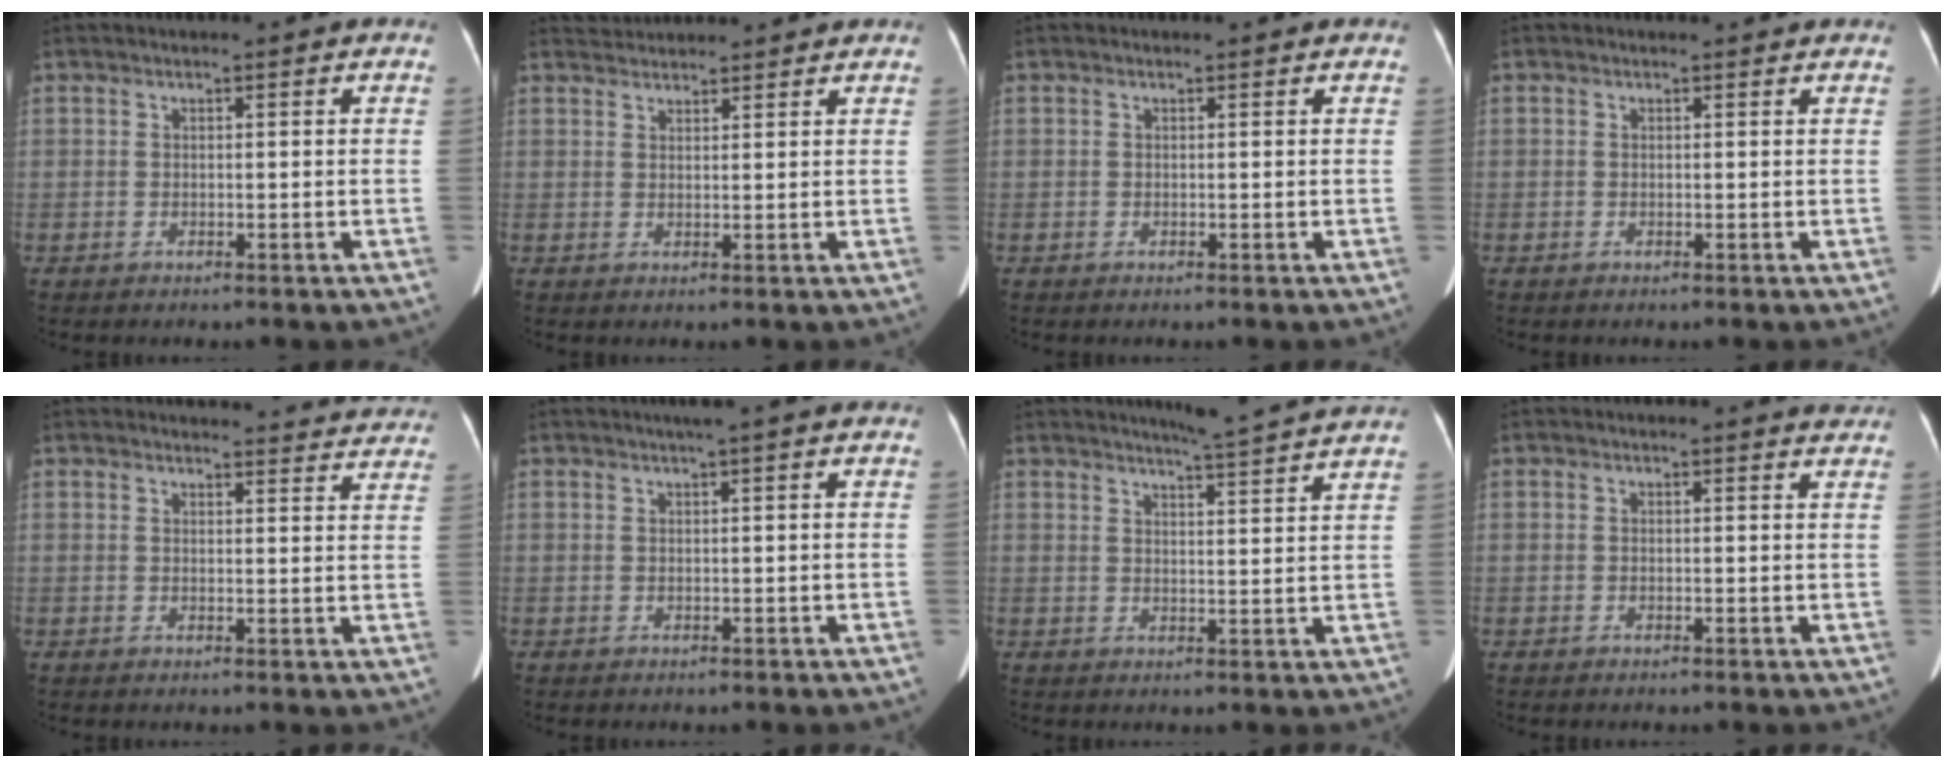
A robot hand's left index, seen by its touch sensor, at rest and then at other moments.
{"total": 4.5, "force": [4.4, 0.8, 0.3], "torque": [-0.008, 0.036, 0.072]}
{"total": 0.0}
{"total": 0.9, "force": [0.8, 0.5, 0.0], "torque": [-0.007, 0.012, 0.009]}
{"total": 17.0, "force": [16.5, 3.1, 2.7], "torque": [-0.005, -0.027, 0.168]}
{"total": 1.3, "force": [0.7, -0.3, 1.0], "torque": [-0.020, 0.006, 0.016]}
{"total": 8.4, "force": [7.8, -1.3, 3.0], "torque": [-0.051, 0.000, 0.095]}
{"total": 1.5, "force": [1.5, 0.1, 0.0], "torque": [-0.009, -0.011, 0.005]}